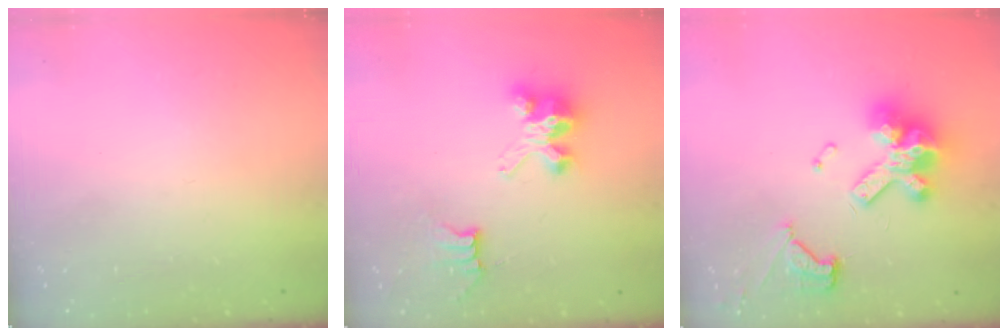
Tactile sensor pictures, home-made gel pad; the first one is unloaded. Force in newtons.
{"total": 7.0, "press": 7.0, "slide": 0.2}
{"total": 15.0, "press": 14.9, "slide": 1.6}